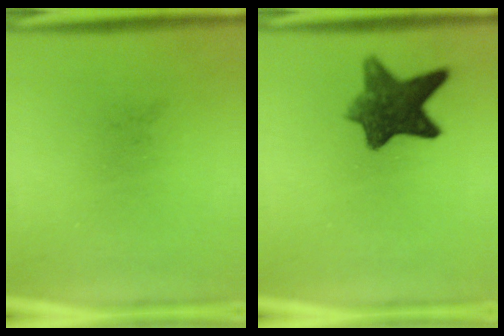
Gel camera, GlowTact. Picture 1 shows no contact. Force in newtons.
{"total": 8.8}